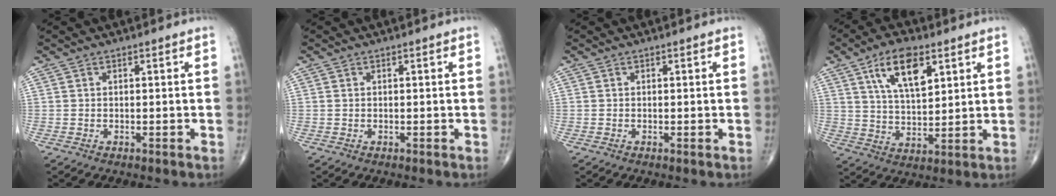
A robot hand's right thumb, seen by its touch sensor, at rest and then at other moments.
{"total": 0.0}
{"total": 0.0}
{"total": 11.5, "force": [5.4, 5.4, 8.6], "torque": [-0.137, -0.021, 0.104]}